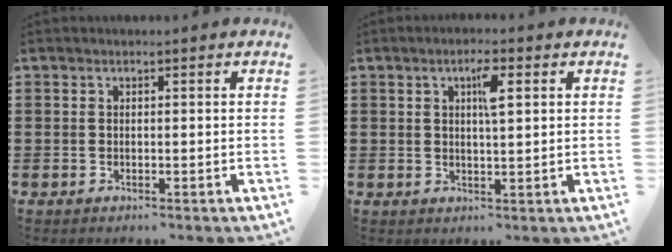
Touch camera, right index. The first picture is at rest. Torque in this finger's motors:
{"motor_torque": [0.19, 0.16, 0.14, 0.04]}